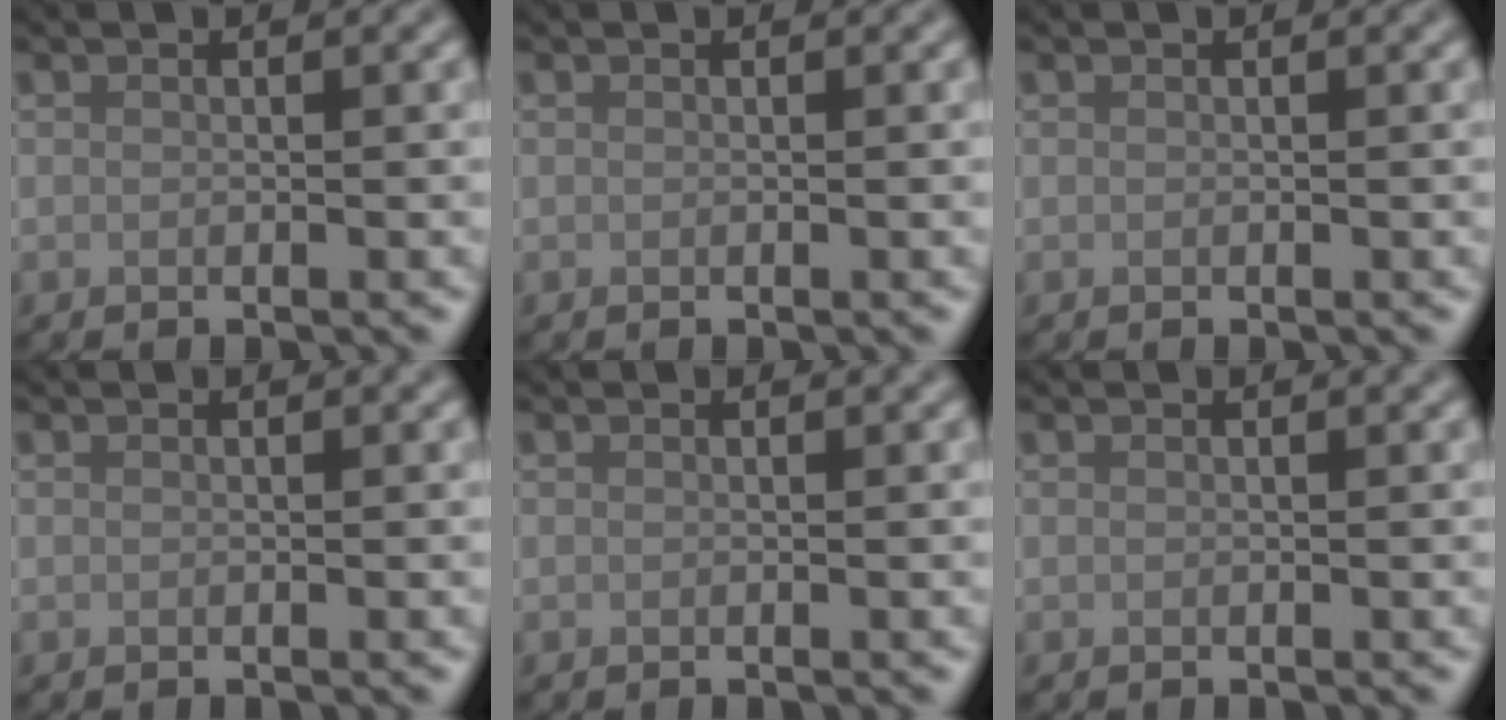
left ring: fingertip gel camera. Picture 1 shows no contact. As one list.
[{"total": 0.0}, {"total": 0.0}, {"total": 0.0}, {"total": 0.0}, {"total": 0.0}]